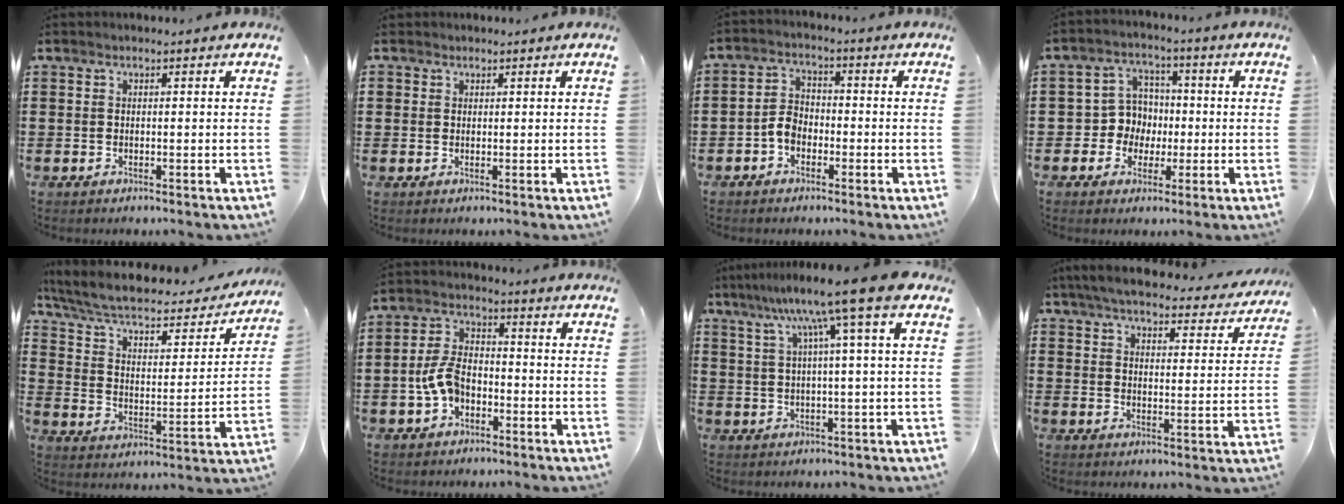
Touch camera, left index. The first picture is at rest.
{"total": 1.2, "force": [0.9, 0.9, 0.1], "torque": [-0.005, 0.006, 0.017]}
{"total": 3.5, "force": [-1.8, 2.4, 1.9], "torque": [-0.054, 0.003, -0.040]}
{"total": 6.1, "force": [-0.6, 5.9, 1.6], "torque": [-0.053, 0.015, -0.010]}
{"total": 6.7, "force": [5.2, 1.9, 3.8], "torque": [-0.095, -0.036, 0.086]}
{"total": 6.3, "force": [-2.2, 3.8, 4.5], "torque": [-0.114, 0.003, -0.050]}
{"total": 10.3, "force": [5.2, -1.5, 8.8], "torque": [-0.180, -0.006, 0.080]}
{"total": 5.5, "force": [5.1, 0.3, 1.8], "torque": [-0.058, -0.030, 0.087]}